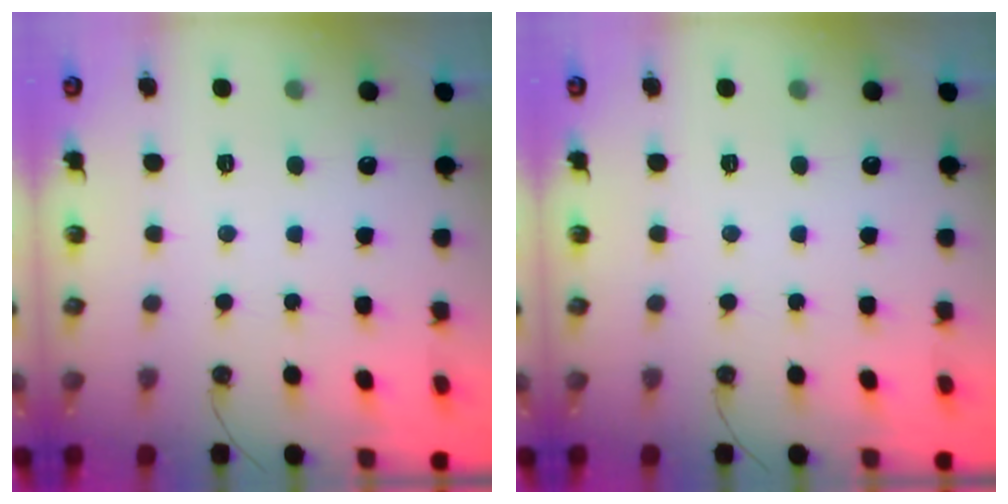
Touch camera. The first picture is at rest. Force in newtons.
{"total": 0.0}